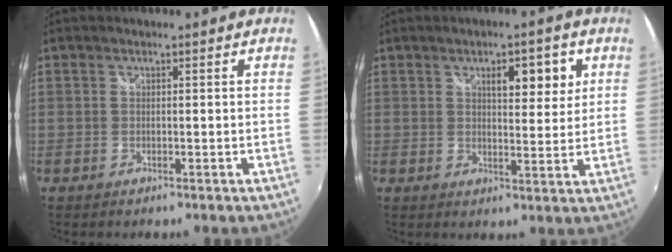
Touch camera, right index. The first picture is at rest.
{"total": 6.6, "force": [2.8, 2.4, 5.5], "torque": [-0.075, 0.010, 0.042]}